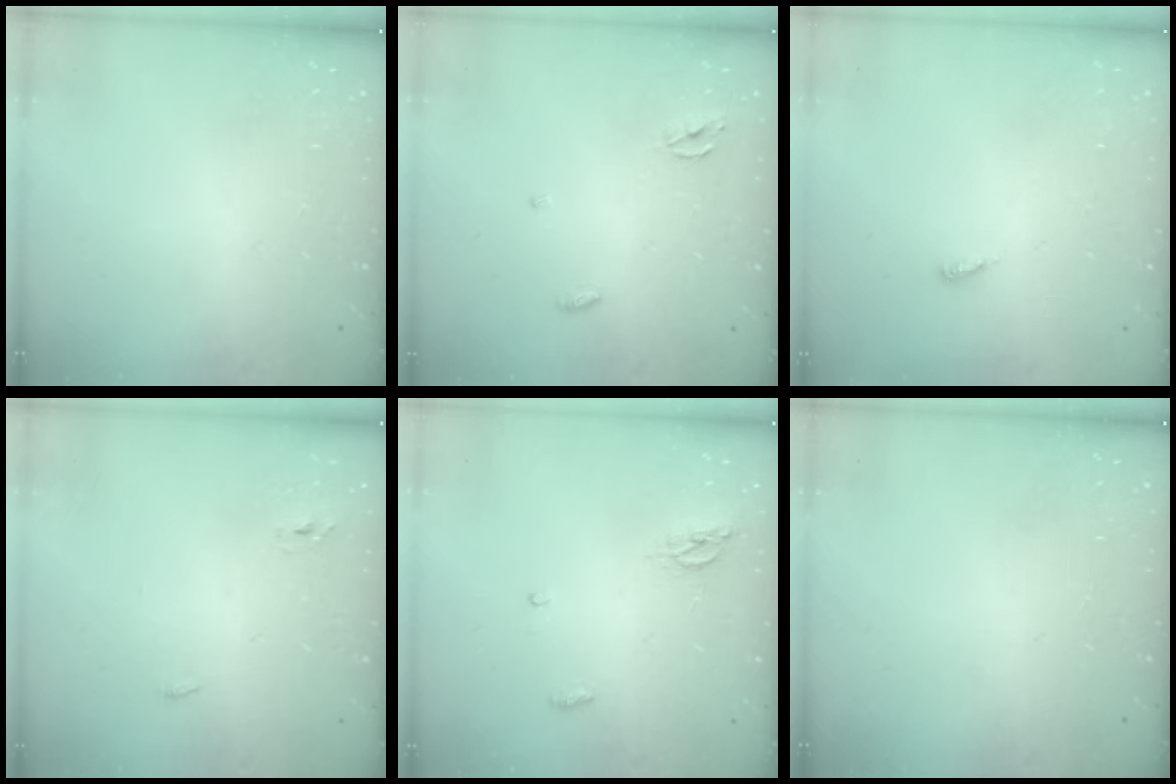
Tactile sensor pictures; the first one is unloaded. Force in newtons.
{"total": 3.1, "press": 3.1, "slide": 0.2}
{"total": 2.9, "press": 2.9, "slide": 0.2}
{"total": 2.7, "press": 2.6, "slide": 0.8}
{"total": 4.5, "press": 4.3, "slide": 1.2}
{"total": 0.0}